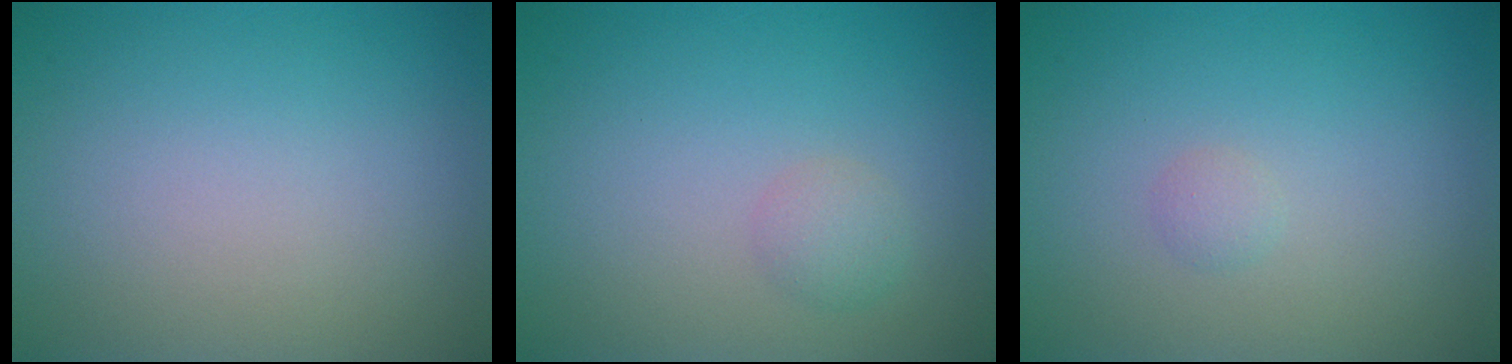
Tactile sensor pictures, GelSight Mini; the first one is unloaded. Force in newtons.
{"total": 1.3, "press": 1.3, "slide": 0.1}
{"total": 0.7, "press": 0.7, "slide": 0.1}